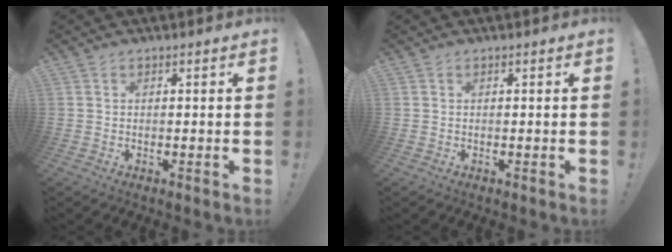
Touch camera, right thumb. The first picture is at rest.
{"total": 0.0}